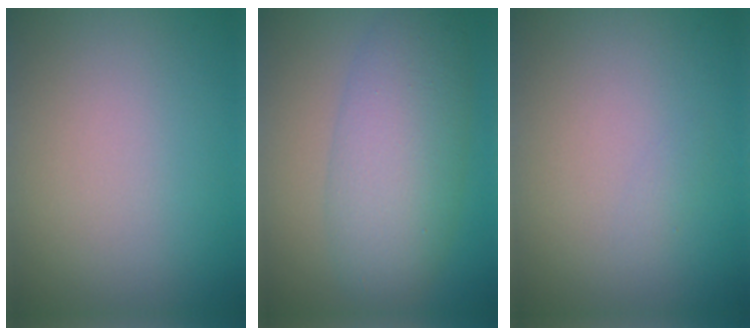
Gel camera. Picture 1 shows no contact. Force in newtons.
{"total": 6.6, "press": 6.6, "slide": 0.2}
{"total": 0.5, "press": 0.5, "slide": 0.0}